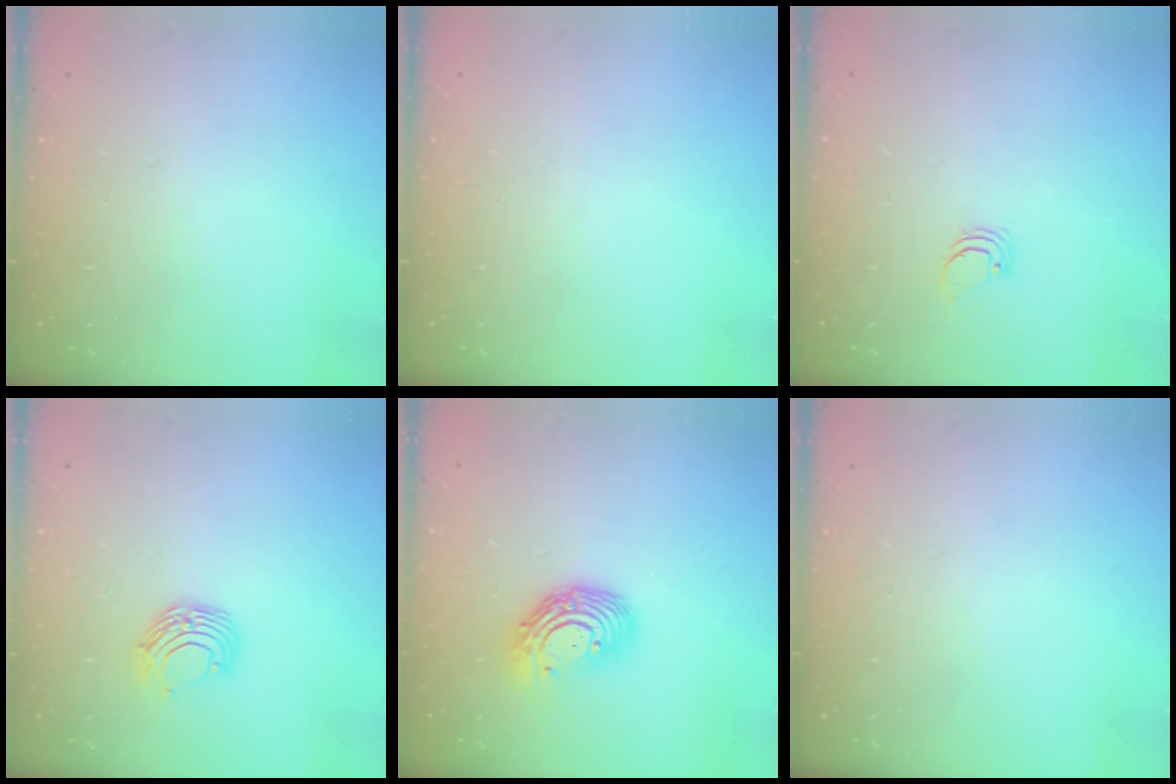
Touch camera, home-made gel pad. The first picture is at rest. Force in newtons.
{"total": 0.0}
{"total": 0.9, "press": 0.9, "slide": 0.1}
{"total": 8.8, "press": 8.8, "slide": 0.9}
{"total": 11.9, "press": 11.8, "slide": 1.3}
{"total": 0.0}